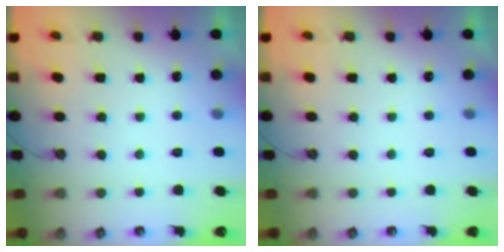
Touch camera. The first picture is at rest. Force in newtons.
{"total": 0.0}